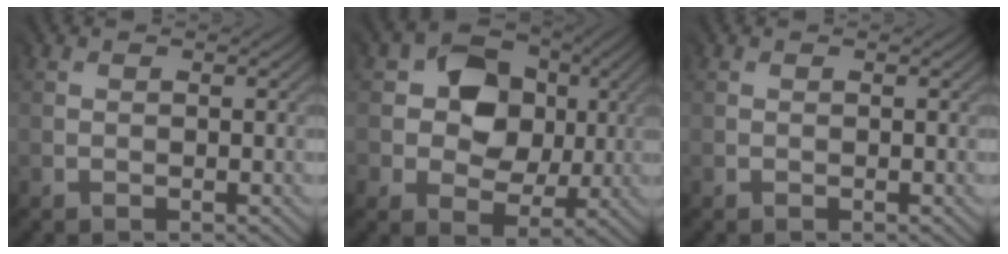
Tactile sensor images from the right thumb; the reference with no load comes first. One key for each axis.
{"total": 8.5, "fx": 1.6, "fy": 7.1, "fz": 4.5, "tx": -0.079, "ty": 0.002, "tz": 0.017}
{"total": 0.0}